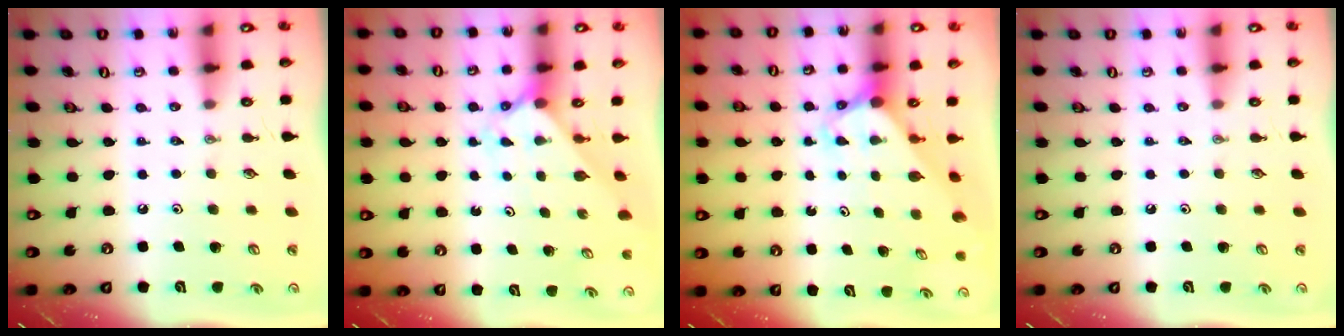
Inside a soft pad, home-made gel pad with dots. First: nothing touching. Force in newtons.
{"total": 2.0, "press": 2.0, "slide": 0.2}
{"total": 3.2, "press": 3.2, "slide": 0.2}
{"total": 0.0}